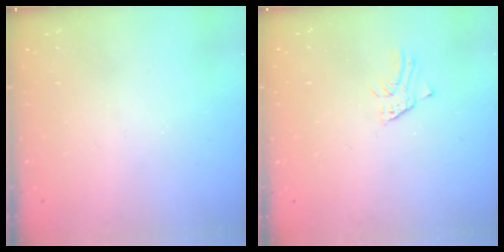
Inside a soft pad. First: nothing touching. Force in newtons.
{"total": 0.9, "press": 0.9, "slide": 0.1}